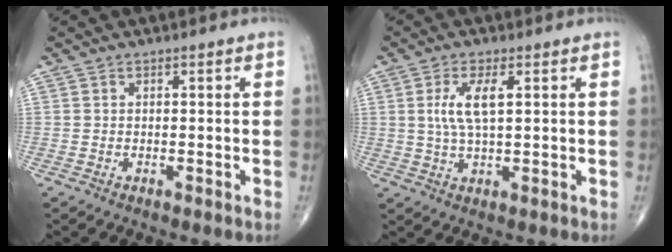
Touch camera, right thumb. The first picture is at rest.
{"total": 6.1, "force": [1.4, 2.0, 5.6], "torque": [-0.122, -0.003, 0.031]}